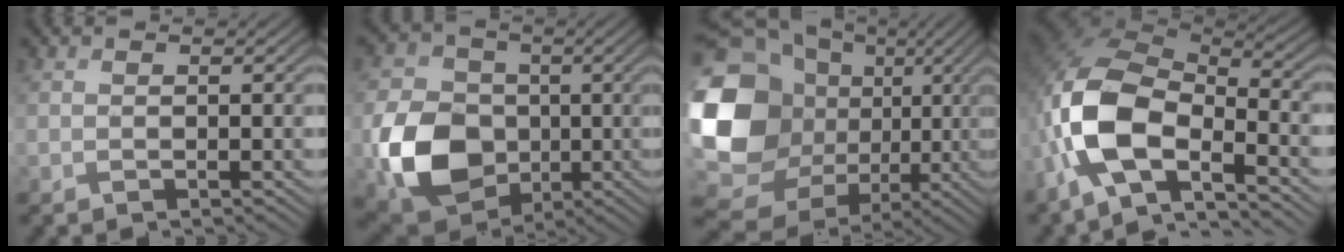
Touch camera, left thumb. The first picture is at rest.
{"total": 11.9, "force": [-2.8, 9.4, 6.8], "torque": [-0.148, -0.017, -0.067]}
{"total": 20.1, "force": [-0.2, 16.8, 11.1], "torque": [-0.304, -0.018, 0.009]}
{"total": 12.3, "force": [-5.1, 5.9, 9.5], "torque": [-0.209, -0.015, -0.114]}